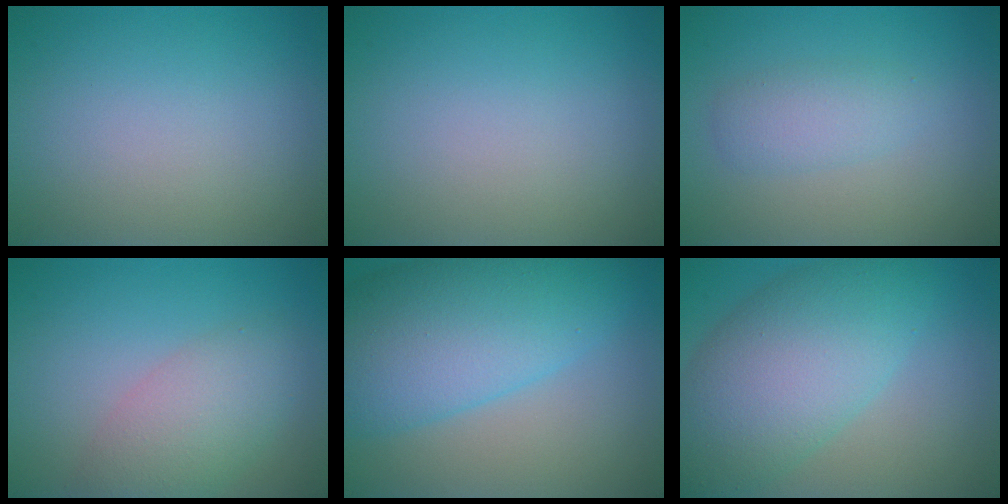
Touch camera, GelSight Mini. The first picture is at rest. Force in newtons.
{"total": 0.0}
{"total": 2.3, "press": 2.3, "slide": 0.1}
{"total": 4.5, "press": 4.5, "slide": 0.3}
{"total": 10.5, "press": 10.4, "slide": 0.2}
{"total": 9.1, "press": 9.1, "slide": 0.1}